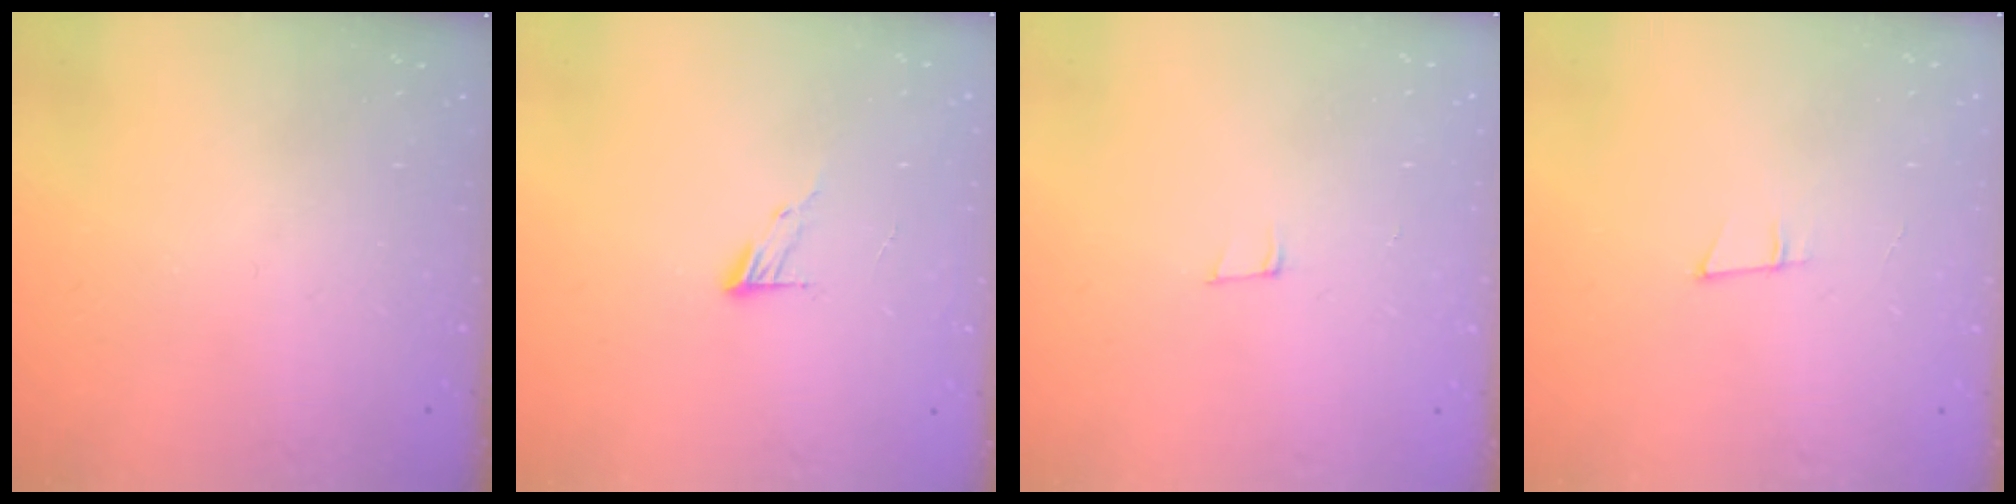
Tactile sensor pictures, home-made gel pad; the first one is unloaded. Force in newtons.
{"total": 4.6, "press": 4.5, "slide": 0.5}
{"total": 5.6, "press": 4.5, "slide": 3.3}
{"total": 5.7, "press": 4.9, "slide": 2.8}